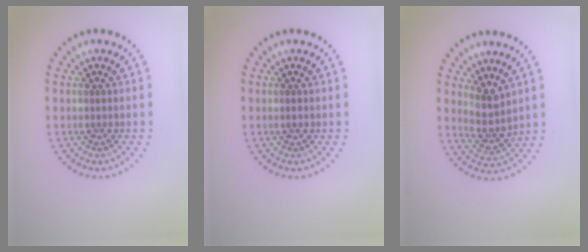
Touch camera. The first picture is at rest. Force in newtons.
{"total": 0.7, "press": 0.7, "slide": 0.1}
{"total": 3.0, "press": 2.4, "slide": 1.8}